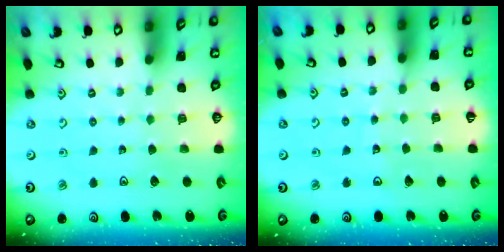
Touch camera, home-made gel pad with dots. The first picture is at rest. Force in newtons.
{"total": 3.8, "press": 3.8, "slide": 0.4}